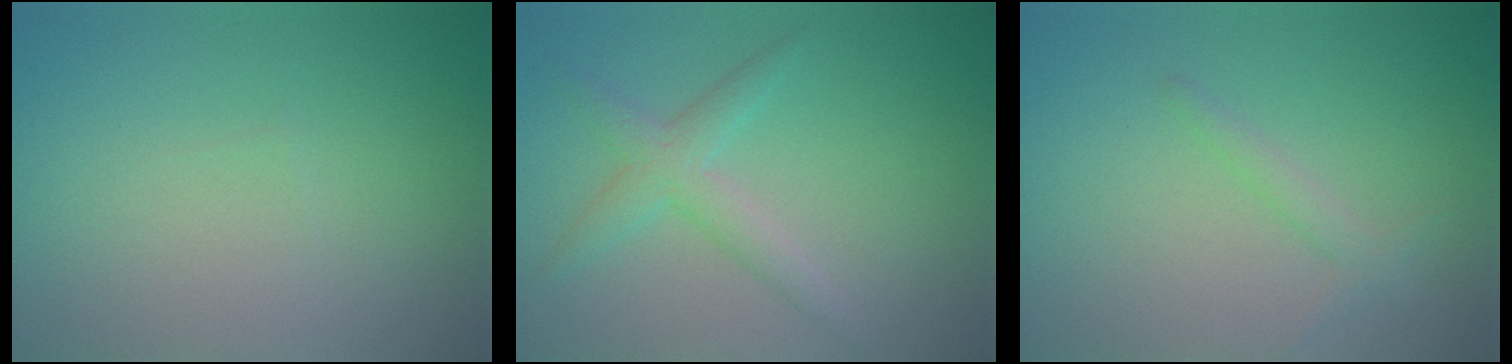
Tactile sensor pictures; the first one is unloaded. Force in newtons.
{"total": 2.6, "press": 2.6, "slide": 0.1}
{"total": 1.4, "press": 1.4, "slide": 0.0}